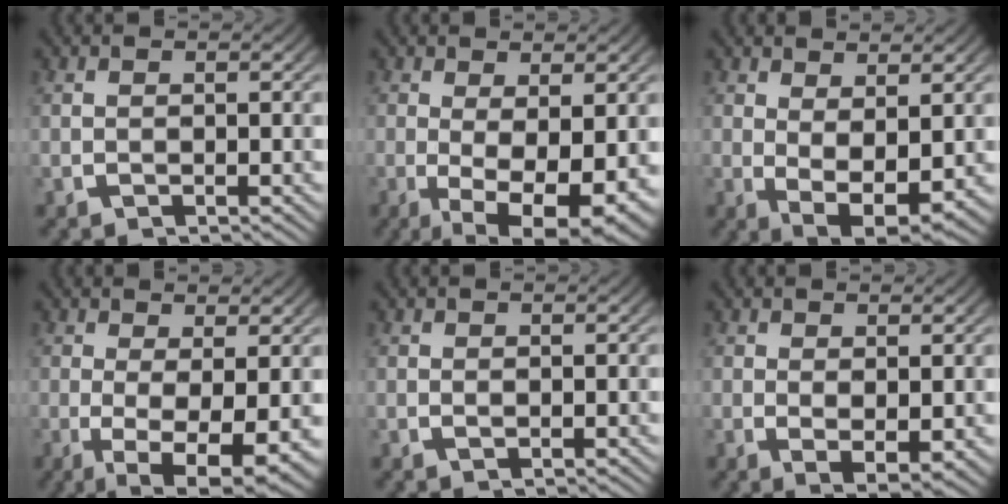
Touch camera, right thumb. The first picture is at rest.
{"total": 8.8, "force": [-2.6, 4.4, 7.1], "torque": [-0.119, -0.044, -0.026]}
{"total": 6.1, "force": [-0.7, 3.9, 4.7], "torque": [-0.082, -0.028, -0.003]}
{"total": 7.9, "force": [-2.3, 3.6, 6.6], "torque": [-0.114, -0.038, -0.024]}
{"total": 0.0}
{"total": 3.2, "force": [-0.4, 2.1, 2.4], "torque": [-0.043, -0.016, 0.000]}